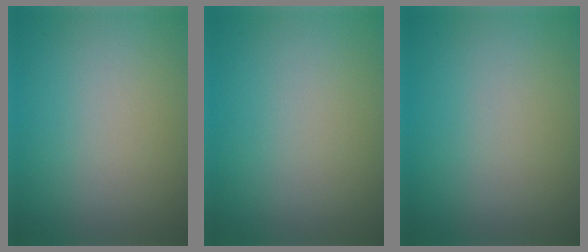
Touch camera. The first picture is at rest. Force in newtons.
{"total": 0.0}
{"total": 0.0}